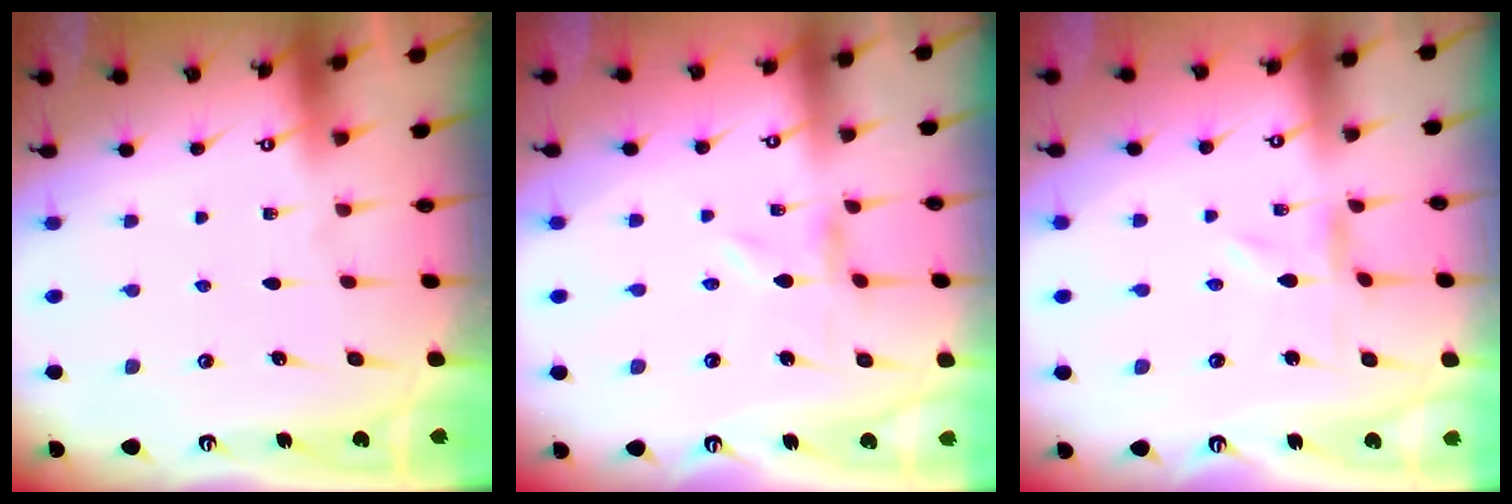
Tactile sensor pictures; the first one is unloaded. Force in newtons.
{"total": 0.0}
{"total": 0.0}